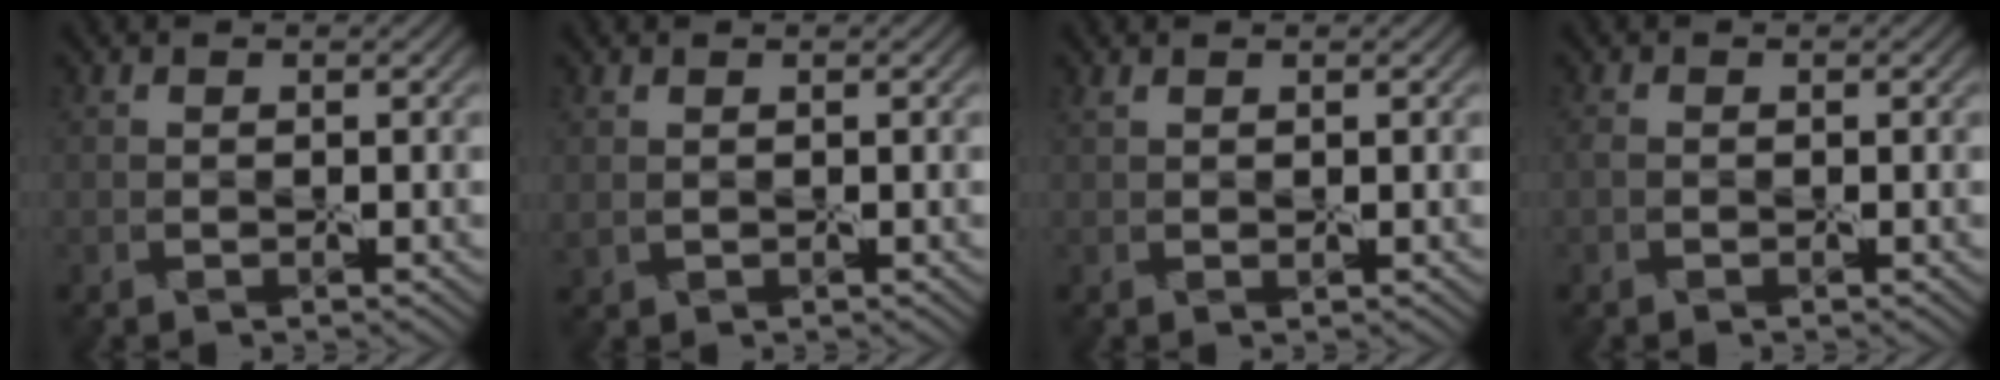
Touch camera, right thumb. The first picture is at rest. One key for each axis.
{"total": 0.6, "fx": 0.4, "fy": 0.2, "fz": 0.3, "tx": -0.009, "ty": 0.002, "tz": 0.011}
{"total": 0.7, "fx": 0.6, "fy": -0.4, "fz": 0.0, "tx": -0.006, "ty": 0.006, "tz": 0.011}
{"total": 0.0}